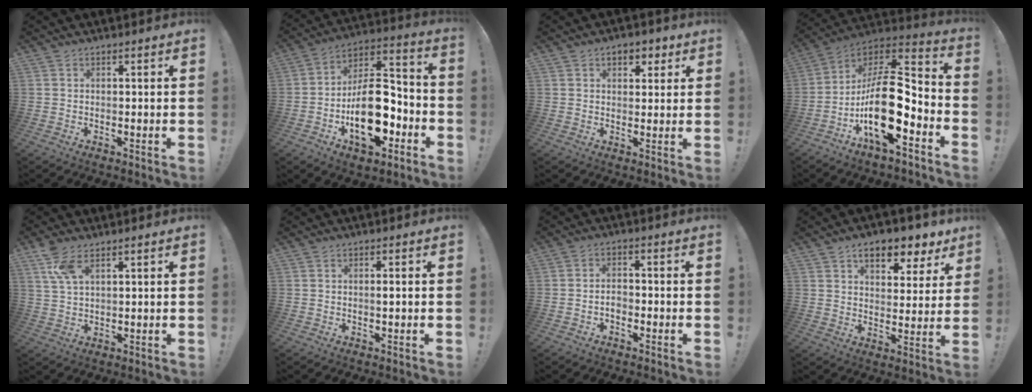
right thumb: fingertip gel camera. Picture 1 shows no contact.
{"total": 20.7, "force": [-6.8, 12.0, 15.5], "torque": [-0.238, 0.047, -0.097]}
{"total": 5.0, "force": [2.4, 3.4, 2.8], "torque": [-0.026, -0.005, 0.038]}
{"total": 21.7, "force": [-5.8, 8.7, 19.1], "torque": [-0.349, 0.024, -0.094]}
{"total": 7.1, "force": [4.1, 2.7, 5.2], "torque": [-0.099, -0.011, 0.078]}
{"total": 1.0, "force": [-0.1, 0.0, 1.0], "torque": [-0.004, -0.005, -0.007]}
{"total": 2.6, "force": [-1.1, 1.7, 1.6], "torque": [-0.027, 0.004, -0.020]}
{"total": 10.3, "force": [6.5, 4.9, 6.2], "torque": [-0.081, -0.041, 0.113]}